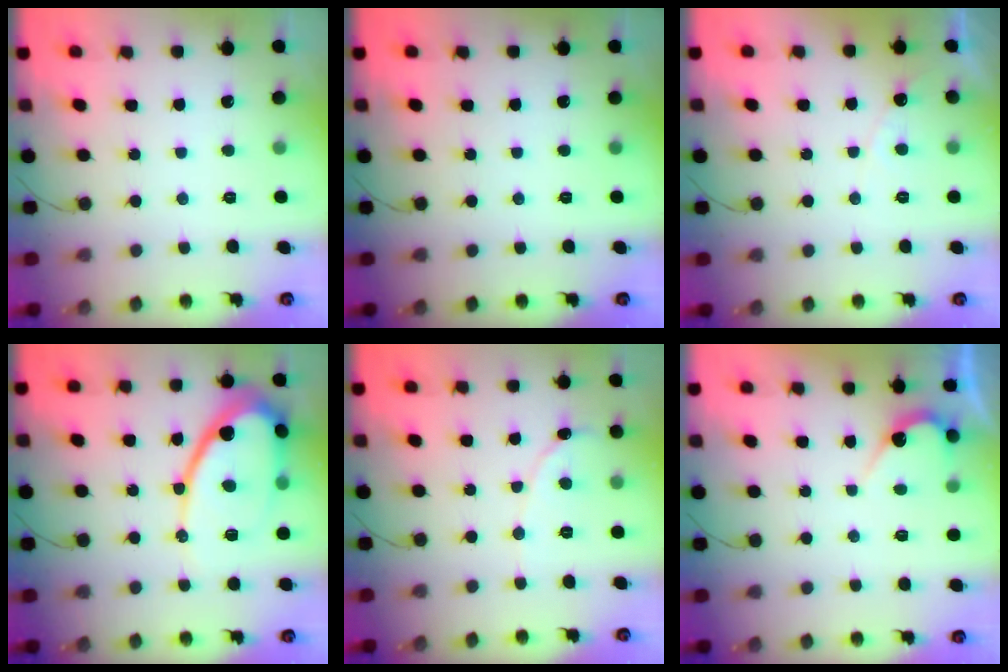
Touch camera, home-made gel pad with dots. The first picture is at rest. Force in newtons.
{"total": 0.0}
{"total": 4.7, "press": 4.7, "slide": 0.3}
{"total": 14.3, "press": 14.2, "slide": 1.4}
{"total": 2.1, "press": 2.1, "slide": 0.2}
{"total": 5.4, "press": 5.4, "slide": 0.3}